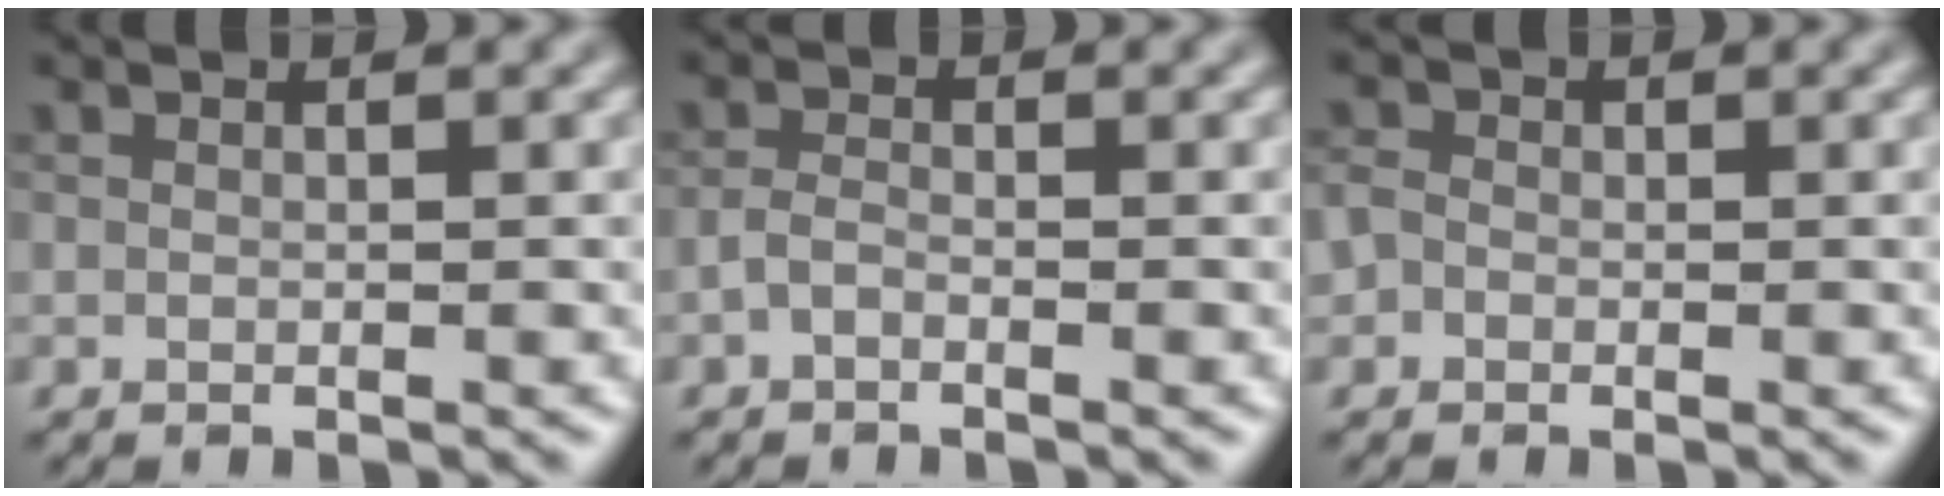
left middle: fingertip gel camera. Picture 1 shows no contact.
{"total": 1.1, "force": [-0.7, 0.5, 0.7], "torque": [-0.016, 0.002, -0.018]}
{"total": 1.3, "force": [-0.4, 1.1, 0.4], "torque": [-0.003, 0.000, -0.014]}